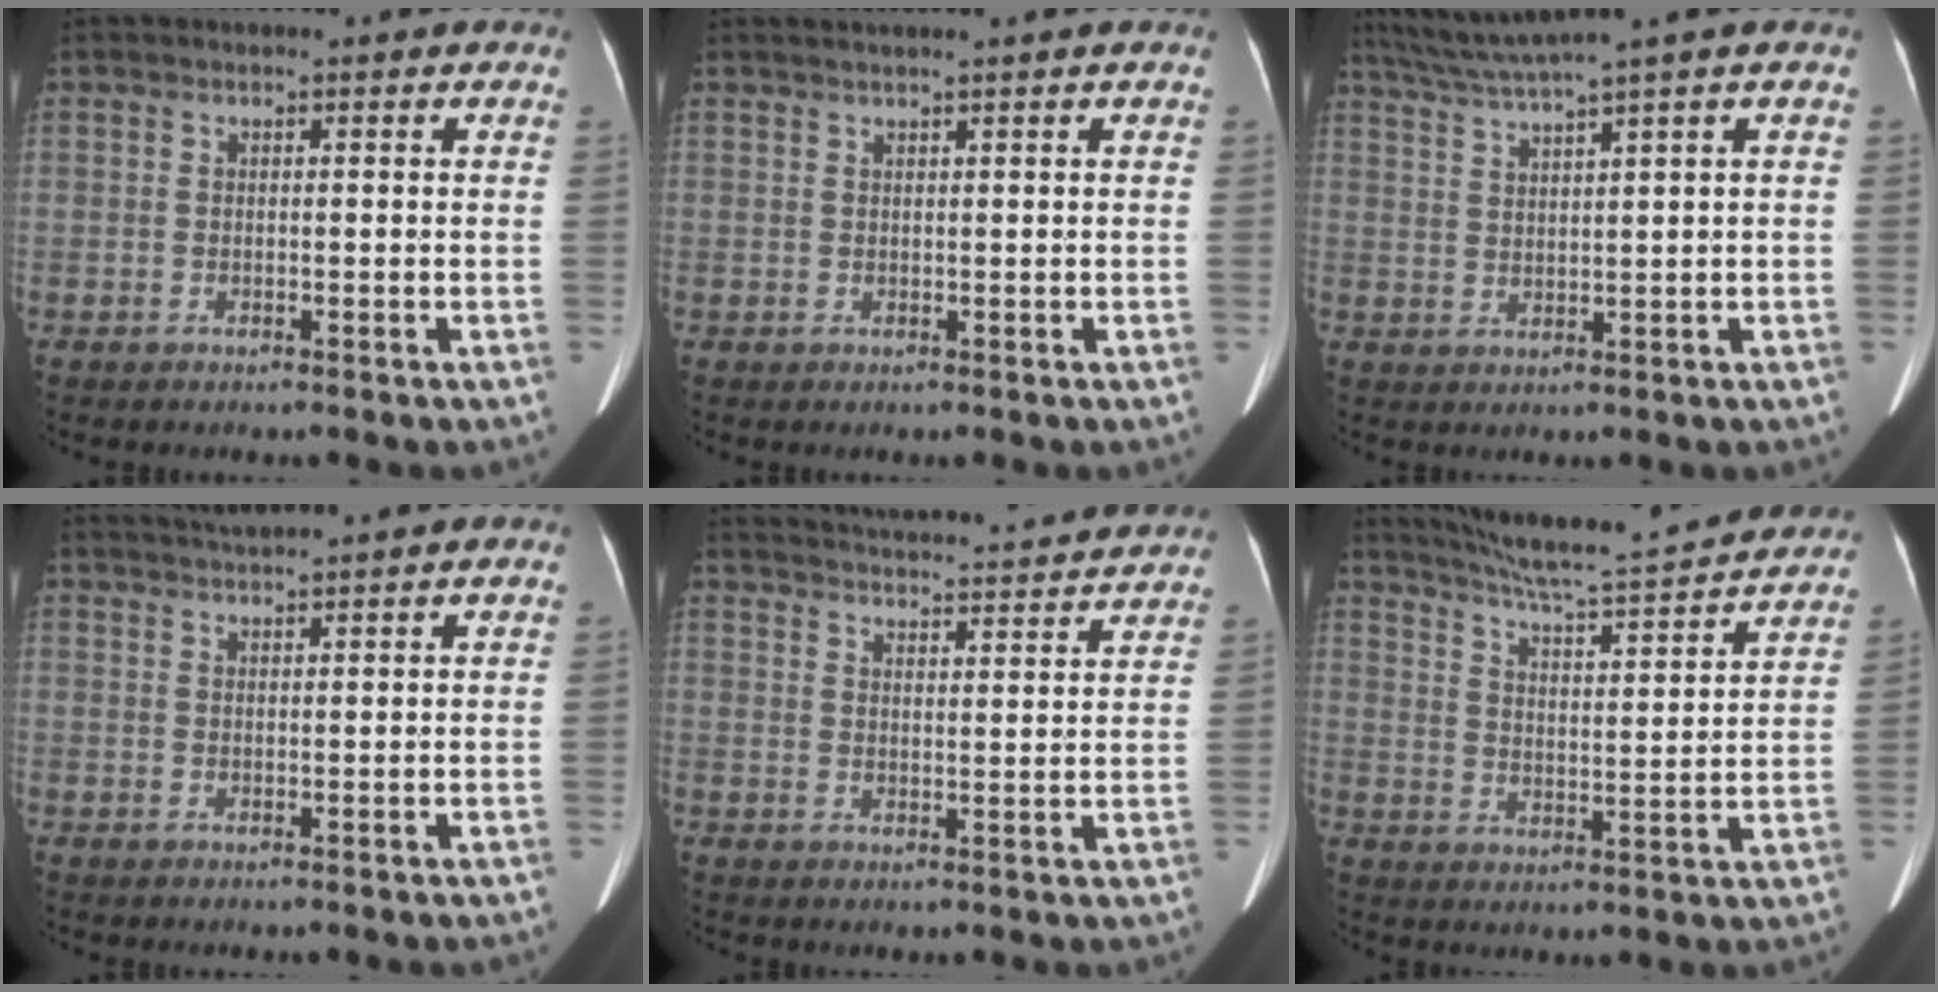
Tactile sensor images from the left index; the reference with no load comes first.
{"total": 2.0, "force": [1.7, -0.5, 1.1], "torque": [-0.014, 0.016, 0.034]}
{"total": 6.1, "force": [4.8, -2.0, 3.2], "torque": [-0.068, 0.006, 0.094]}
{"total": 3.3, "force": [3.0, -1.0, 1.1], "torque": [-0.018, 0.013, 0.058]}
{"total": 20.8, "force": [19.8, 1.3, 6.1], "torque": [-0.102, 0.004, 0.257]}
{"total": 19.3, "force": [17.8, 0.5, 7.5], "torque": [-0.127, -0.009, 0.246]}